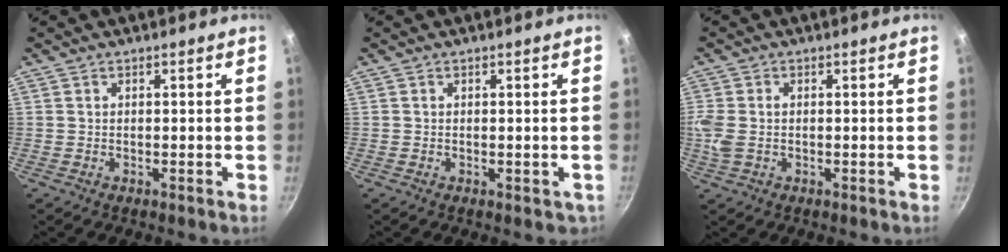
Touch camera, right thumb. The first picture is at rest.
{"total": 1.1, "force": [-0.2, 0.7, 0.8], "torque": [-0.007, -0.001, -0.001]}
{"total": 4.7, "force": [-0.1, 3.1, 3.5], "torque": [-0.081, 0.001, -0.006]}